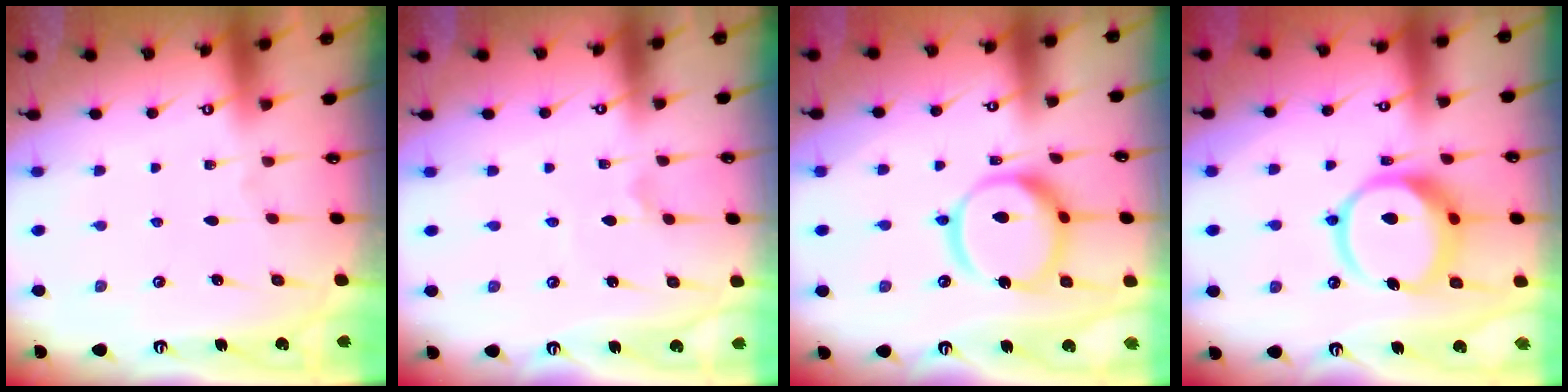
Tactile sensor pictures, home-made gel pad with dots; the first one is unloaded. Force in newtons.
{"total": 1.0, "press": 0.9, "slide": 0.4}
{"total": 16.4, "press": 16.3, "slide": 1.8}
{"total": 14.0, "press": 13.9, "slide": 1.9}